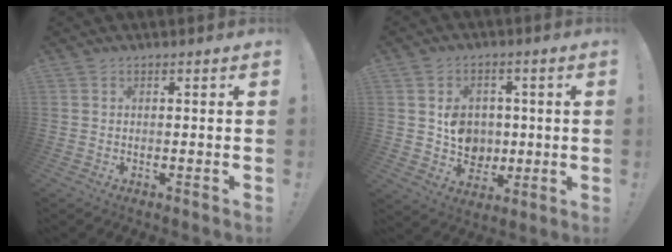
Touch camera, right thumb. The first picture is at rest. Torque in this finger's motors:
{"motor_torque": [0.11, 0.18, 0.27, 0.47, 0.15]}